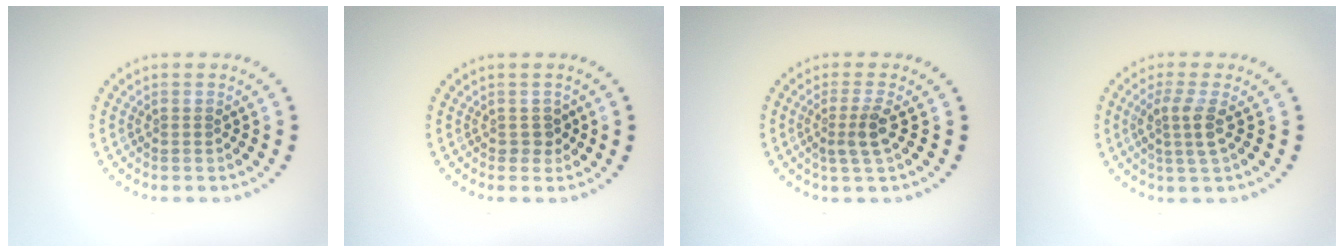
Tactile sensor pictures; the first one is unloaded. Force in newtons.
{"total": 1.1, "press": 1.0, "slide": 0.5}
{"total": 2.2, "press": 1.8, "slide": 1.4}
{"total": 2.5, "press": 2.0, "slide": 1.5}